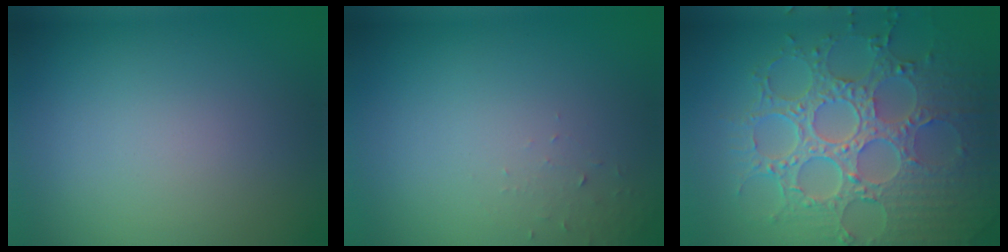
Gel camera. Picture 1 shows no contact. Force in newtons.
{"total": 1.0, "press": 0.9, "slide": 0.1}
{"total": 8.9, "press": 6.5, "slide": 6.1}